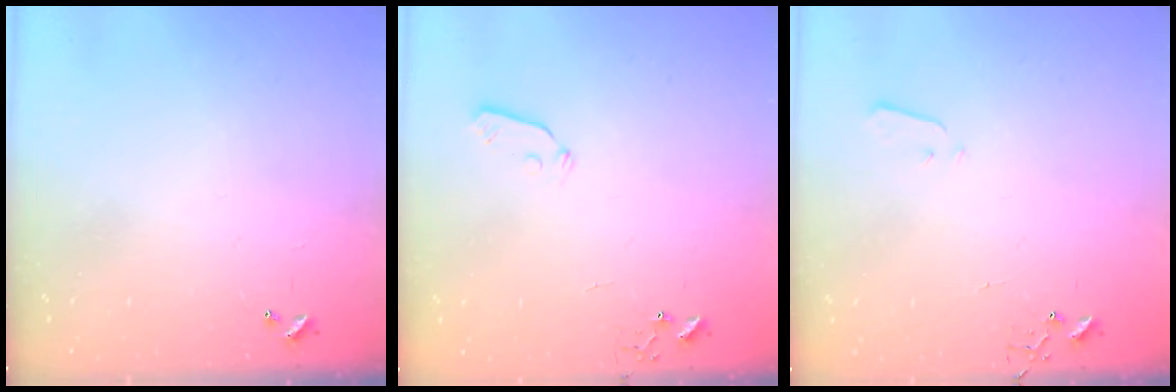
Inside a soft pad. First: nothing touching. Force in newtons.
{"total": 3.7, "press": 3.7, "slide": 0.4}
{"total": 1.9, "press": 1.9, "slide": 0.4}